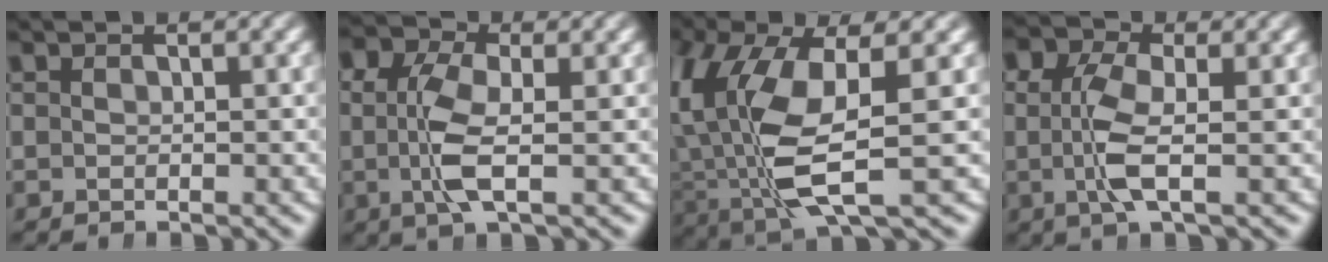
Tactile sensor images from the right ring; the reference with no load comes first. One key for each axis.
{"total": 4.1, "fx": -0.2, "fy": 1.9, "fz": 3.6, "tx": -0.081, "ty": -0.021, "tz": 0.001}
{"total": 10.1, "fx": 0.7, "fy": 5.1, "fz": 8.7, "tx": -0.194, "ty": -0.029, "tz": 0.033}
{"total": 3.7, "fx": -0.2, "fy": 1.6, "fz": 3.3, "tx": -0.074, "ty": -0.020, "tz": 0.001}